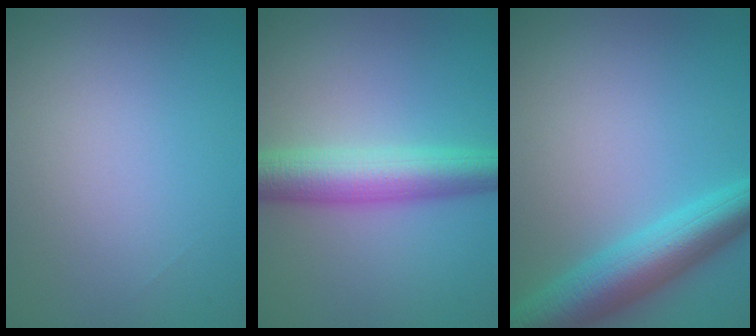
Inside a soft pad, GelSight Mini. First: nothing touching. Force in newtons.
{"total": 6.0, "press": 6.0, "slide": 0.1}
{"total": 6.5, "press": 6.5, "slide": 0.1}